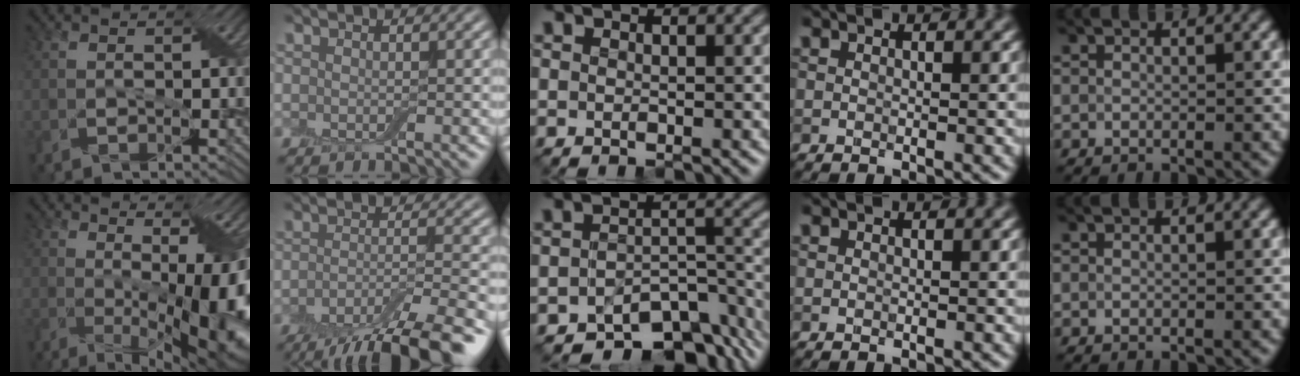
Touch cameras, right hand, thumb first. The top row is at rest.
{"thumb": {"total": 11.7, "force": [-1.4, 3.1, 11.2], "torque": [-0.157, -0.015, -0.013]}, "index": {"total": 9.8, "force": [-6.7, 2.4, 6.7], "torque": [-0.091, -0.002, -0.107]}, "middle": {"total": 7.4, "force": [-6.0, 3.0, 3.3], "torque": [-0.028, -0.015, -0.093]}}